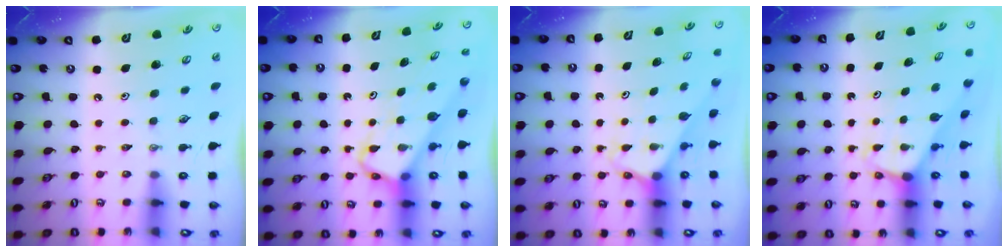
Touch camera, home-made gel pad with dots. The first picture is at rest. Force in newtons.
{"total": 4.5, "press": 4.5, "slide": 0.3}
{"total": 2.6, "press": 2.6, "slide": 0.2}
{"total": 2.9, "press": 2.9, "slide": 0.1}